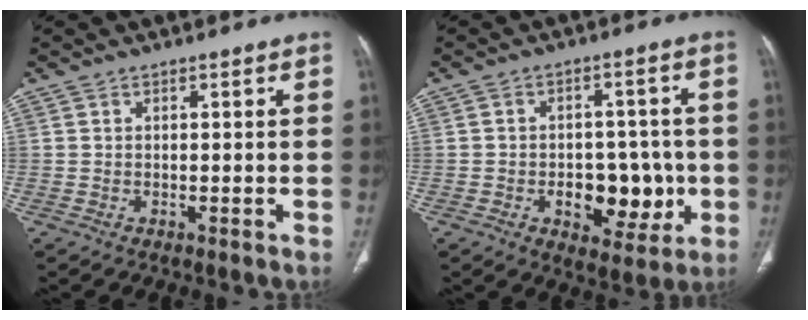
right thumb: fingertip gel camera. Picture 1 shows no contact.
{"total": 11.3, "force": [-2.7, 7.3, 8.2], "torque": [-0.068, 0.019, -0.026]}